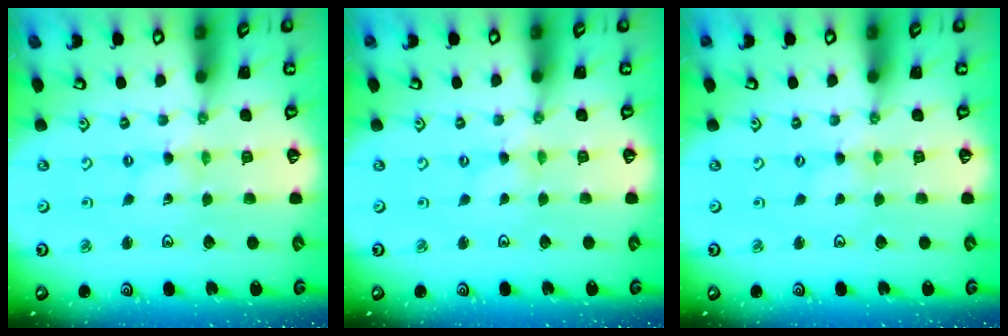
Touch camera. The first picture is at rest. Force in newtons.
{"total": 0.0}
{"total": 0.0}